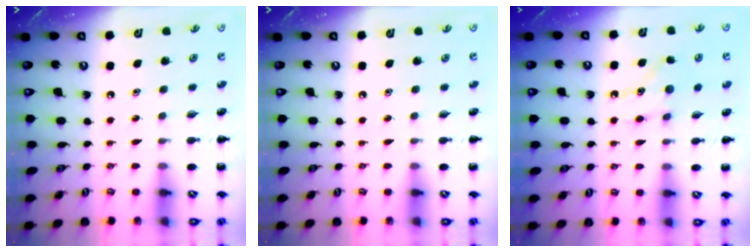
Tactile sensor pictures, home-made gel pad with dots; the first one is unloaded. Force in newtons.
{"total": 0.0}
{"total": 5.5, "press": 5.2, "slide": 1.5}